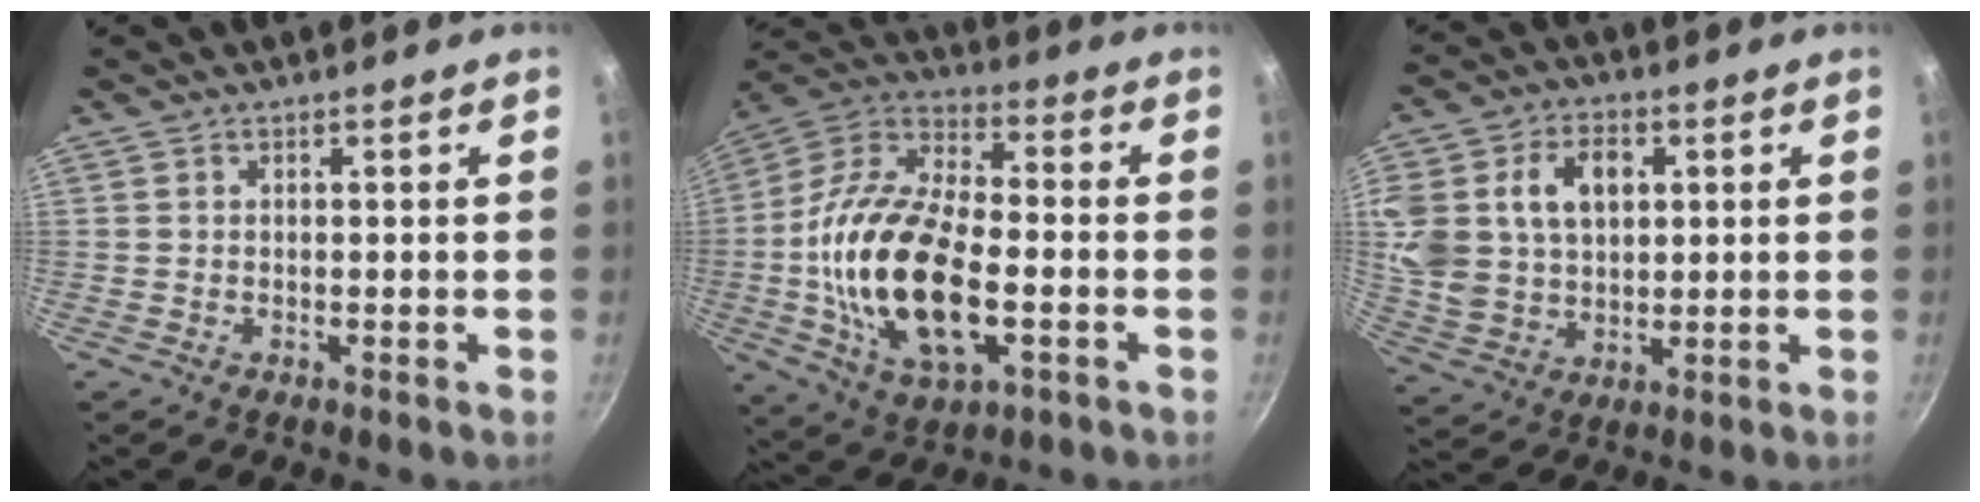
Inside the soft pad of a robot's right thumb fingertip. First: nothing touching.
{"total": 23.3, "force": [-3.9, 11.9, 19.7], "torque": [-0.373, 0.026, -0.079]}
{"total": 17.9, "force": [4.4, 13.2, 11.3], "torque": [-0.224, 0.009, 0.087]}